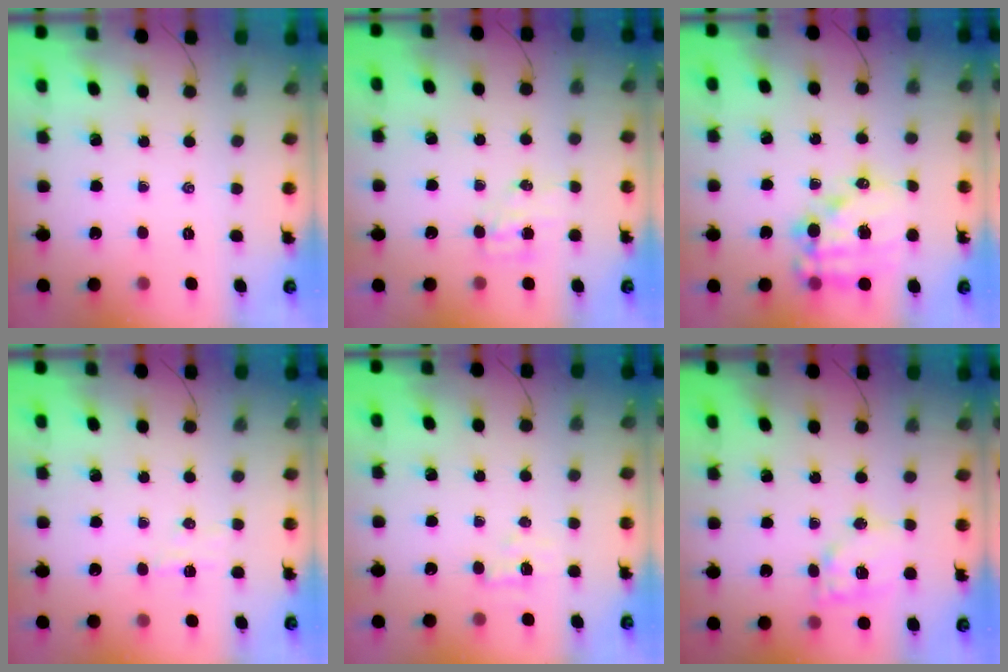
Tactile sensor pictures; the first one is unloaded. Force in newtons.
{"total": 4.3, "press": 4.3, "slide": 0.7}
{"total": 14.5, "press": 14.2, "slide": 2.8}
{"total": 4.3, "press": 4.2, "slide": 1.0}
{"total": 2.1, "press": 2.0, "slide": 0.7}
{"total": 12.2, "press": 11.9, "slide": 2.2}